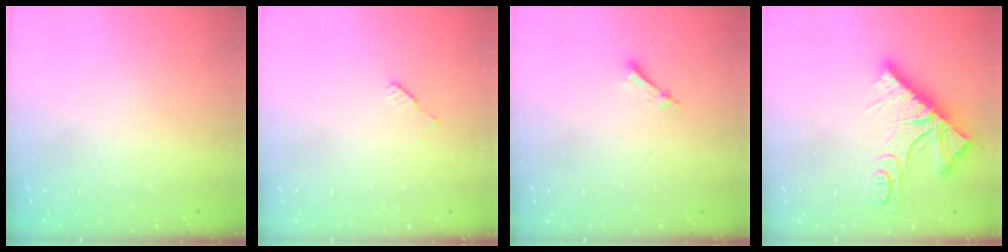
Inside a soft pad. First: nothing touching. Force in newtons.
{"total": 2.2, "press": 2.2, "slide": 0.3}
{"total": 2.5, "press": 2.5, "slide": 0.4}
{"total": 14.0, "press": 13.9, "slide": 1.3}